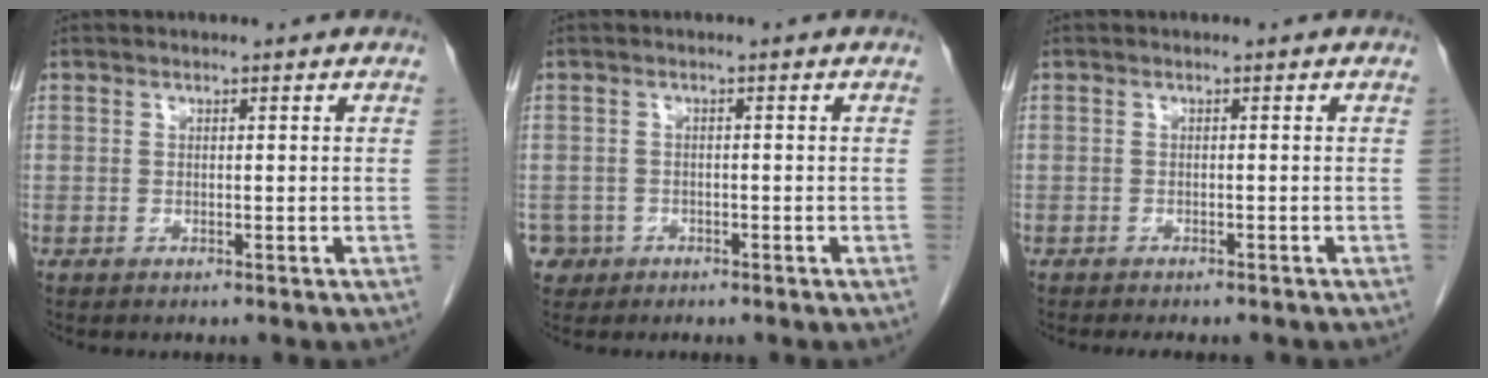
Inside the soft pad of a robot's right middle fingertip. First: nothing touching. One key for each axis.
{"total": 2.7, "fx": -1.4, "fy": 2.3, "fz": -0.2, "tx": 0.003, "ty": 0.010, "tz": -0.027}
{"total": 4.7, "fx": -4.2, "fy": 1.2, "fz": 1.9, "tx": -0.019, "ty": -0.006, "tz": -0.052}